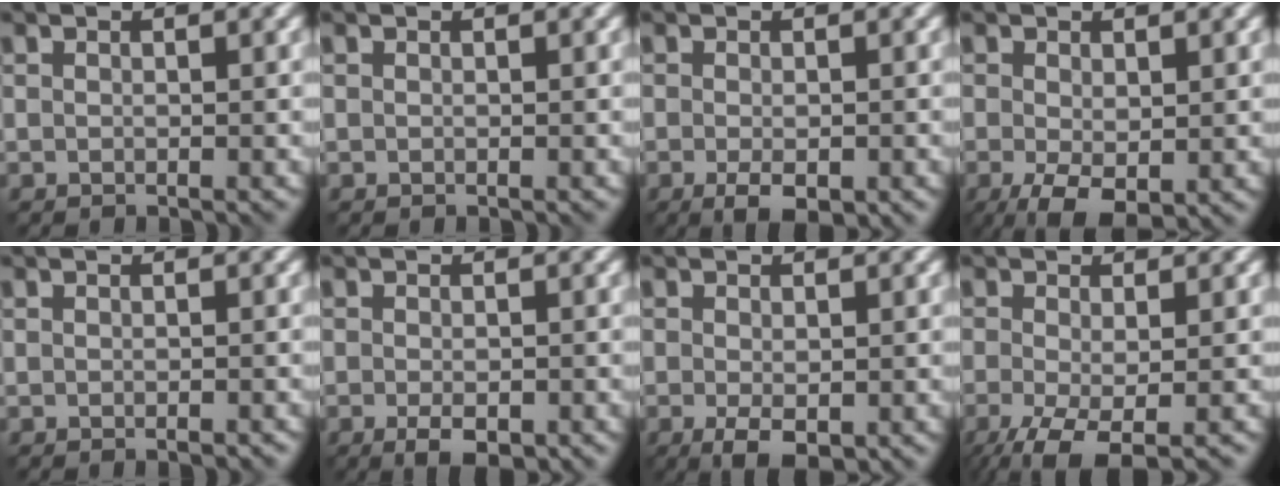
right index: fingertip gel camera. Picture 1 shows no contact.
{"total": 0.0}
{"total": 3.3, "force": [-1.4, 1.2, 2.7], "torque": [-0.044, -0.009, -0.019]}
{"total": 5.0, "force": [-1.5, 2.4, 4.1], "torque": [-0.090, -0.016, -0.022]}
{"total": 0.7, "force": [-0.4, 0.2, 0.6], "torque": [-0.007, -0.002, -0.004]}
{"total": 3.2, "force": [-1.4, 1.3, 2.5], "torque": [-0.041, -0.008, -0.019]}
{"total": 3.2, "force": [-1.0, 1.4, 2.6], "torque": [-0.046, -0.011, -0.013]}
{"total": 5.6, "force": [-2.7, 1.8, 4.5], "torque": [-0.099, -0.014, -0.051]}